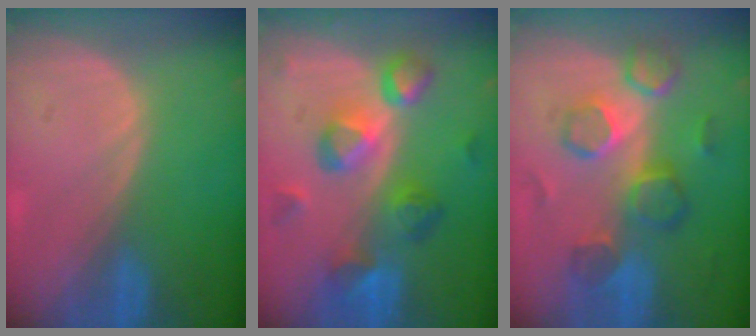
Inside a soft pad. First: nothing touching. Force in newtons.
{"total": 8.9, "press": 8.5, "slide": 2.7}
{"total": 8.5, "press": 8.3, "slide": 2.1}